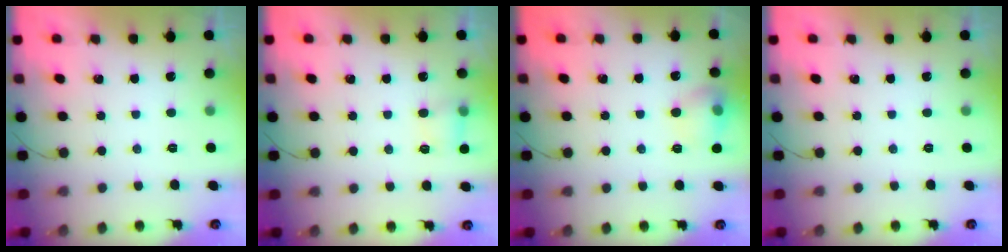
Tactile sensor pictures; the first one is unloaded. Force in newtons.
{"total": 5.0, "press": 4.8, "slide": 1.4}
{"total": 10.1, "press": 10.0, "slide": 1.4}
{"total": 0.0}